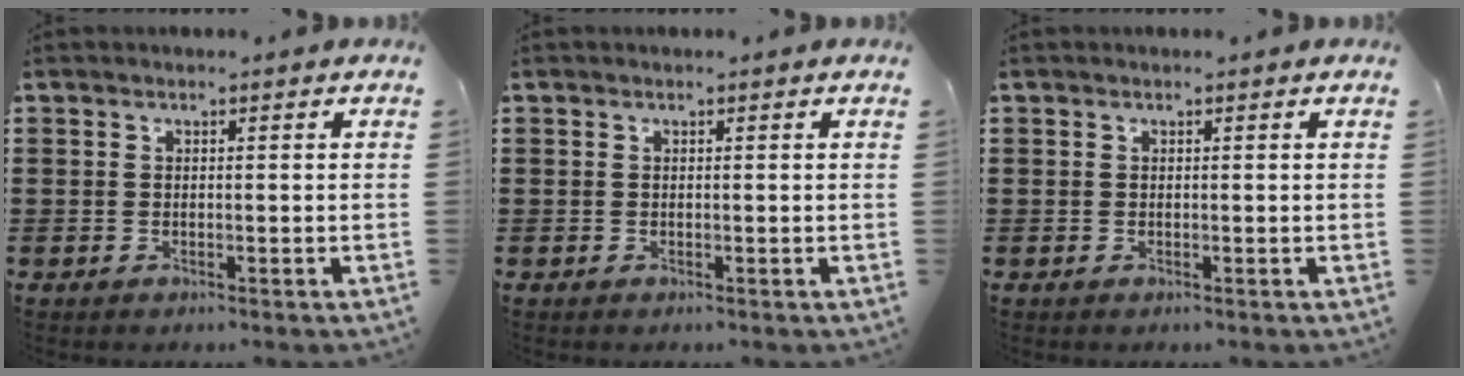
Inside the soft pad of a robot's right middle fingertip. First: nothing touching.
{"total": 0.0}
{"total": 0.0}